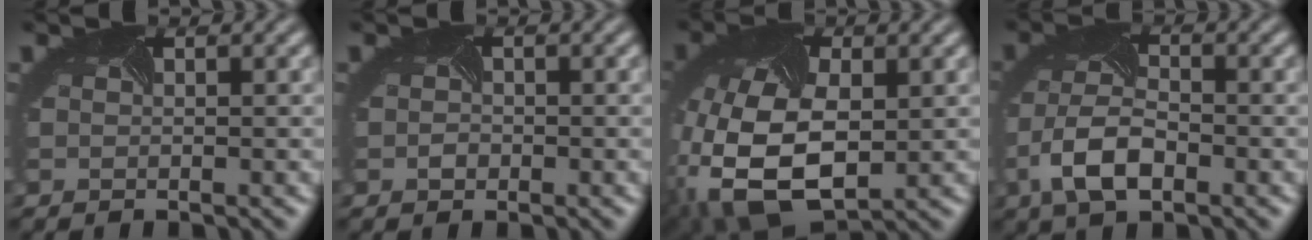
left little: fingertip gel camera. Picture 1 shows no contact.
{"total": 0.7, "force": [-0.4, 0.6, 0.1], "torque": [-0.005, -0.005, -0.009]}
{"total": 11.5, "force": [-3.1, 7.1, 8.6], "torque": [-0.220, -0.043, -0.046]}
{"total": 5.4, "force": [-2.3, 2.8, 4.0], "torque": [-0.095, -0.008, -0.049]}